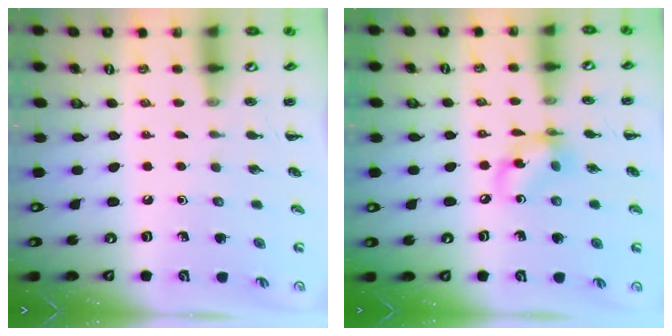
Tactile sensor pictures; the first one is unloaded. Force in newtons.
{"total": 8.3, "press": 8.2, "slide": 1.5}